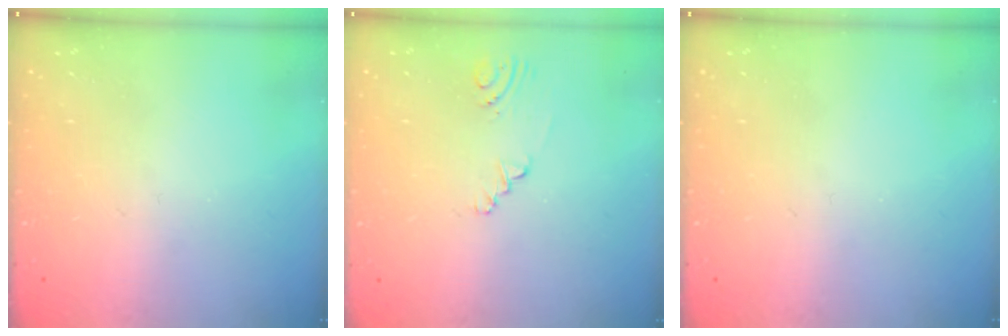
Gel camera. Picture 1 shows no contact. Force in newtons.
{"total": 2.0, "press": 1.7, "slide": 1.0}
{"total": 0.0}